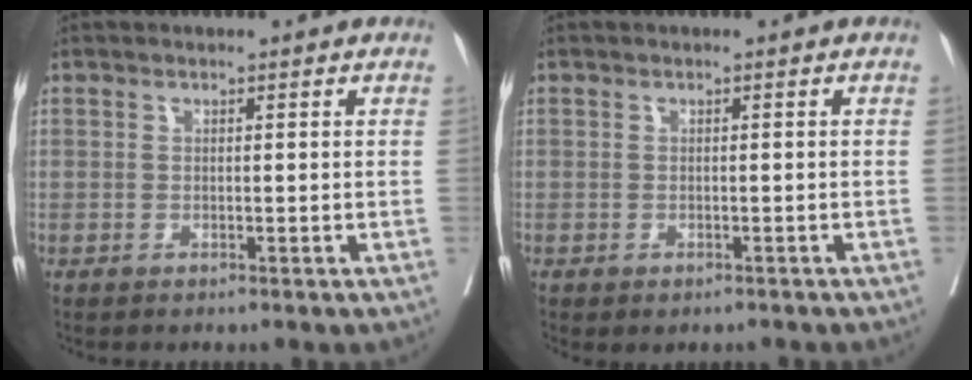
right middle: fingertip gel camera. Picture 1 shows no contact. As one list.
[{"total": 2.0, "force": [-1.6, 0.8, 0.8], "torque": [-0.011, -0.005, -0.020]}]